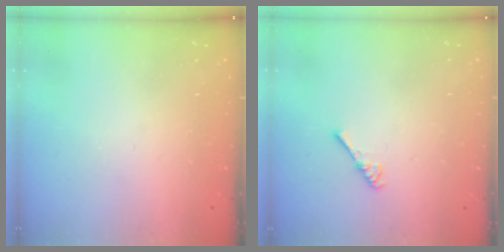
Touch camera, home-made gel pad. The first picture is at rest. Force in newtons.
{"total": 2.6, "press": 2.6, "slide": 0.5}